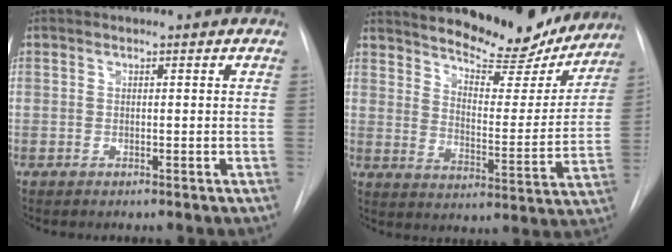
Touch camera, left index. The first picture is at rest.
{"total": 16.9, "force": [15.2, 4.3, 5.8], "torque": [-0.075, -0.035, 0.199]}